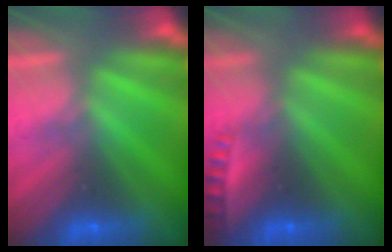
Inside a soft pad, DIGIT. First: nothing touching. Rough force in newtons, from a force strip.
{"total": 2.1}